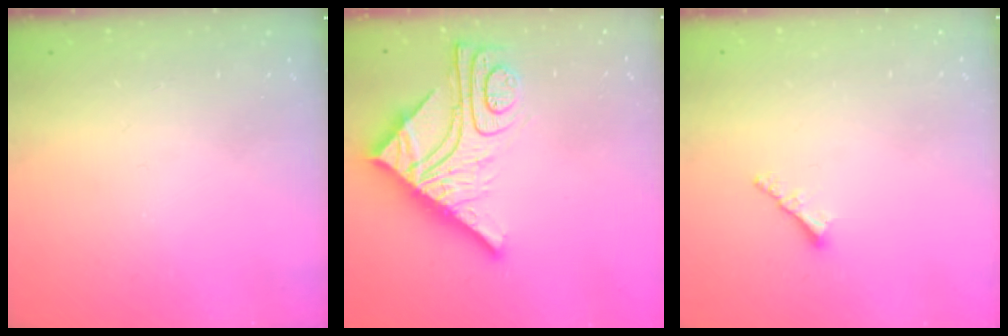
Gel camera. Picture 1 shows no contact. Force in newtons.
{"total": 16.8, "press": 16.8, "slide": 1.5}
{"total": 2.1, "press": 2.0, "slide": 0.5}